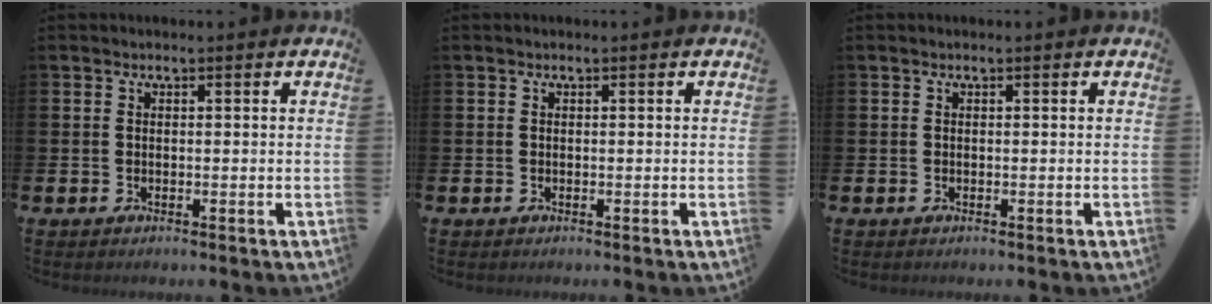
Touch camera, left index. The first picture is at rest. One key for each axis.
{"total": 0.0}
{"total": 0.0}